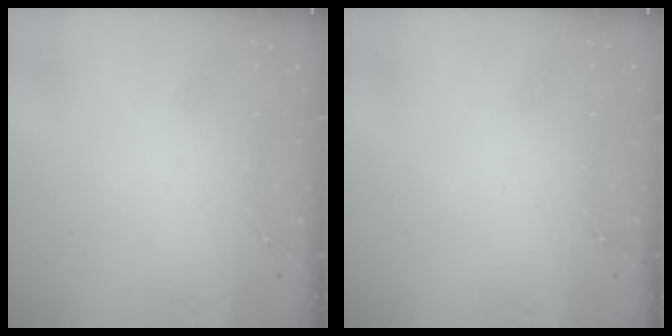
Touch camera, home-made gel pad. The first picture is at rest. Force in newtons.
{"total": 0.0}